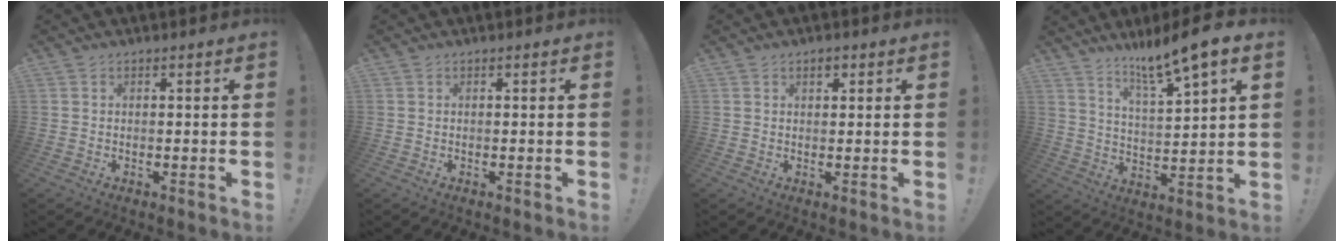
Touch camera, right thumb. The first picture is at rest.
{"total": 0.0}
{"total": 2.0, "force": [1.1, 1.2, 1.2], "torque": [-0.012, -0.002, 0.017]}
{"total": 11.1, "force": [8.7, 0.2, 7.0], "torque": [-0.121, -0.058, 0.140]}